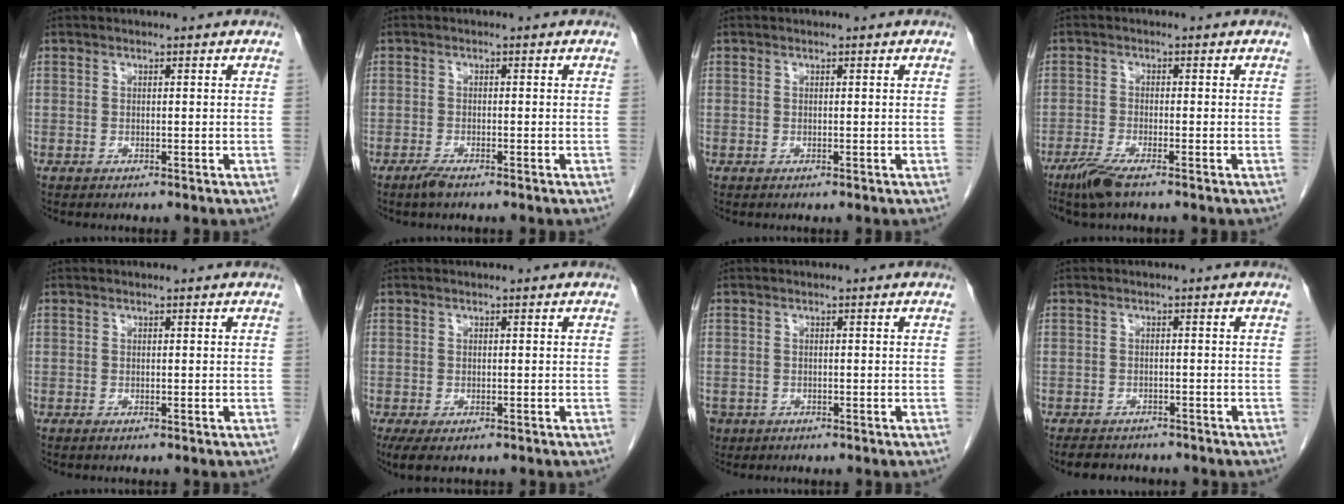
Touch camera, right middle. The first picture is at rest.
{"total": 1.6, "force": [-1.3, 0.2, 0.9], "torque": [-0.026, -0.004, -0.025]}
{"total": 0.0}
{"total": 4.4, "force": [-3.1, 0.4, 3.1], "torque": [-0.068, -0.012, -0.062]}
{"total": 0.0}
{"total": 4.0, "force": [-2.6, 1.7, 2.5], "torque": [-0.045, -0.011, -0.039]}
{"total": 2.7, "force": [-1.6, 2.1, 0.5], "torque": [-0.012, 0.000, -0.027]}
{"total": 6.4, "force": [-5.7, 2.4, 1.9], "torque": [-0.028, 0.000, -0.073]}